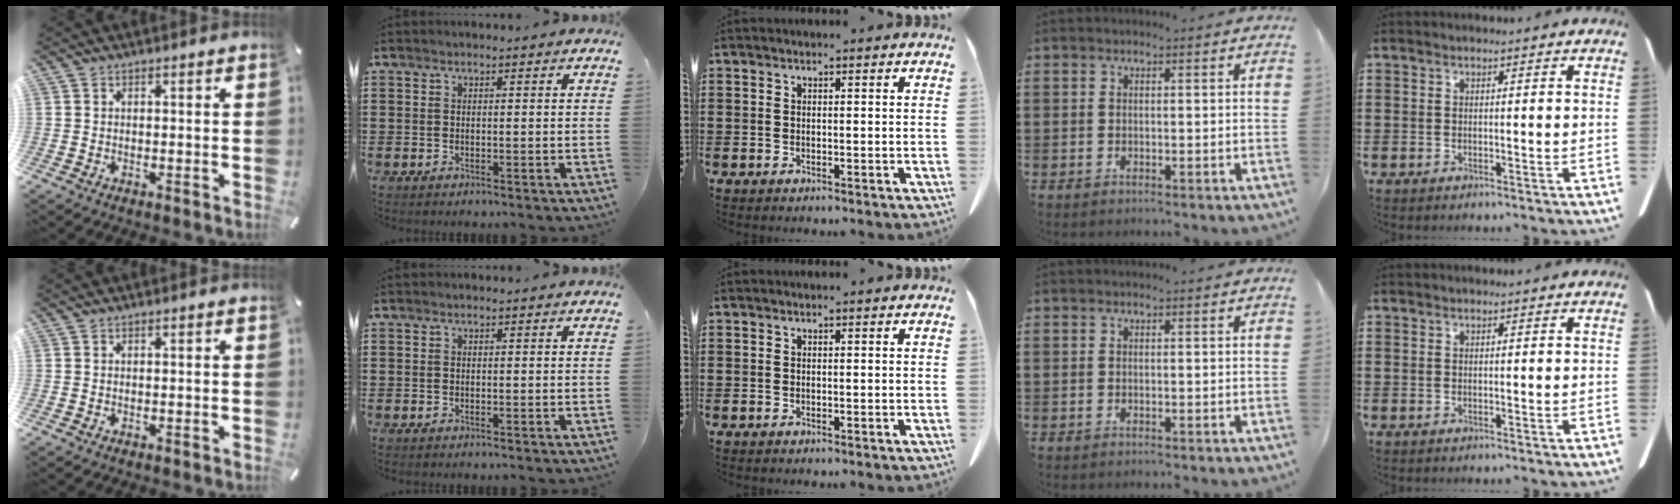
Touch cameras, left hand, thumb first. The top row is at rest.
{}